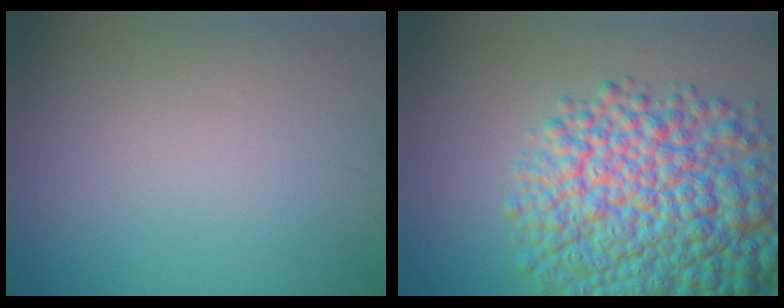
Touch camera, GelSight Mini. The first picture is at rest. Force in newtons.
{"total": 12.6, "press": 12.5, "slide": 0.4}